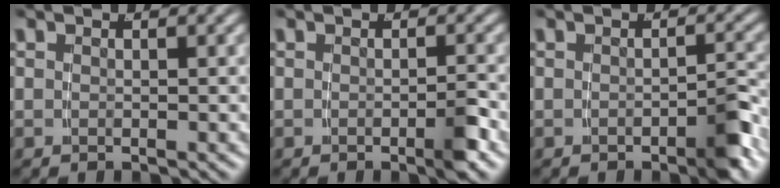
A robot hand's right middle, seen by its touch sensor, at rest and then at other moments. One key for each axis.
{"total": 1.5, "fx": -0.9, "fy": 0.0, "fz": 1.3, "tx": -0.019, "ty": 0.003, "tz": -0.019}
{"total": 2.2, "fx": -1.4, "fy": 0.3, "fz": 1.7, "tx": -0.024, "ty": 0.000, "tz": -0.027}